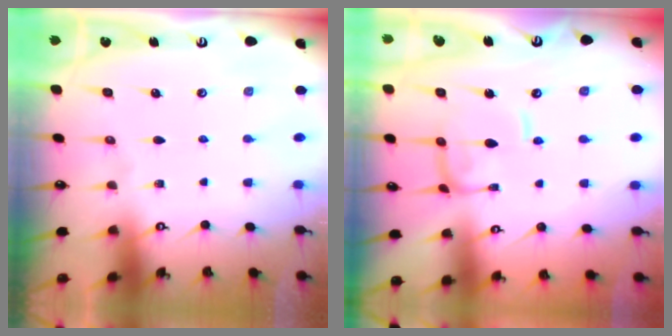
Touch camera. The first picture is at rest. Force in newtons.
{"total": 1.7, "press": 1.7, "slide": 0.4}